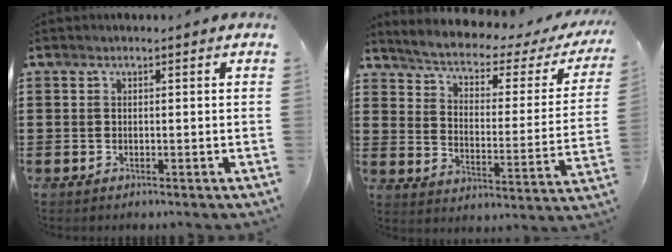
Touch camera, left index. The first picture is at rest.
{"total": 3.0, "force": [2.3, 0.6, 1.8], "torque": [-0.053, -0.027, 0.028]}